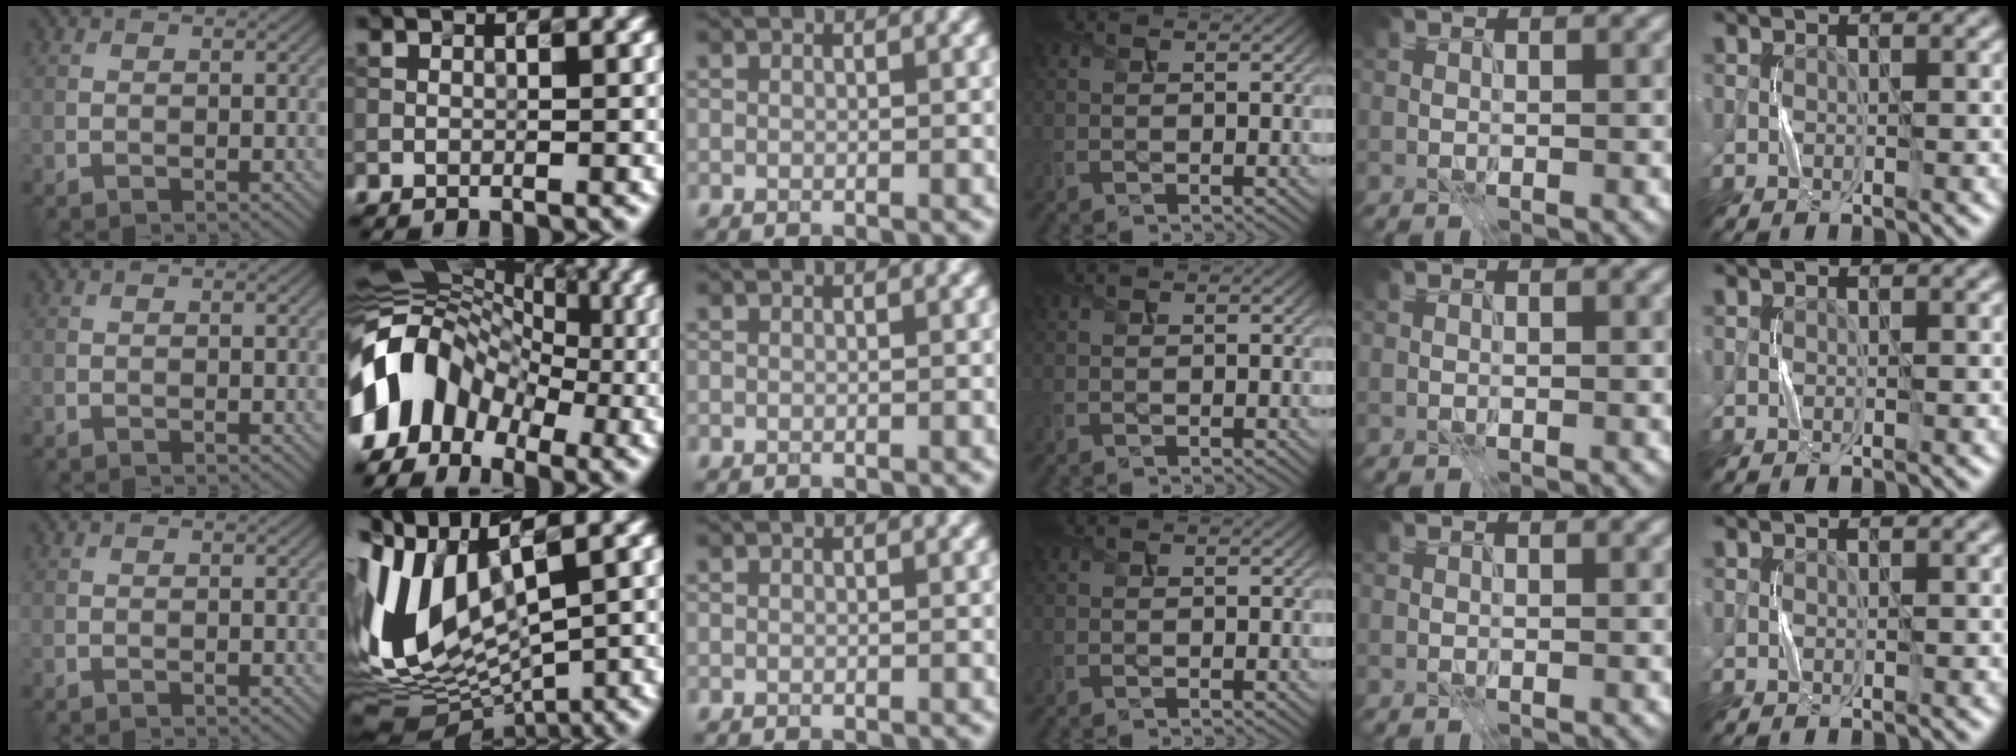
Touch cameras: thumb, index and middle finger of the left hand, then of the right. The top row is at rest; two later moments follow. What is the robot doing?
{"motion": "press", "object": "sticky note"}